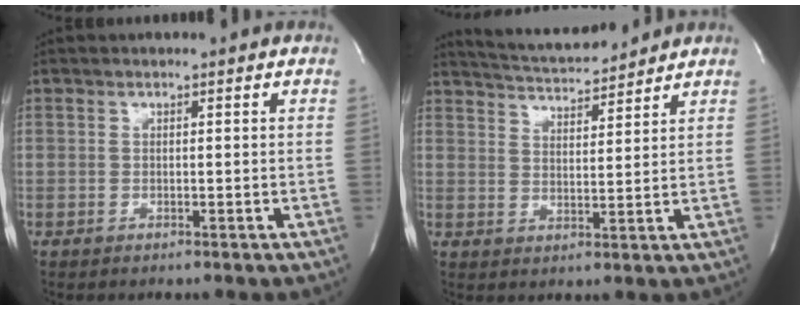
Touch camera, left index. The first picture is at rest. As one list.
[{"total": 8.7, "force": [8.4, 0.8, 2.3], "torque": [-0.049, 0.011, 0.141]}]